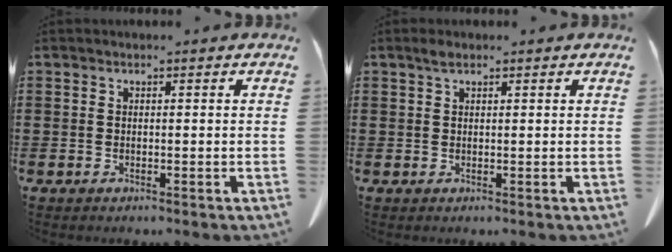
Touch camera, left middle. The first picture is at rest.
{"total": 1.1, "force": [0.7, 0.5, 0.8], "torque": [-0.019, 0.001, 0.013]}